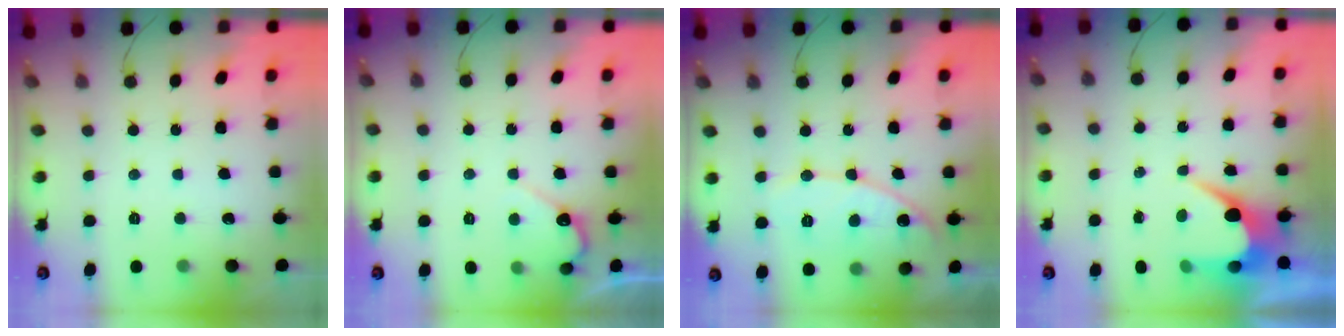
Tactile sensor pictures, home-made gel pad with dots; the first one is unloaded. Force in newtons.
{"total": 5.0, "press": 5.0, "slide": 0.2}
{"total": 10.6, "press": 10.6, "slide": 0.9}
{"total": 6.7, "press": 6.7, "slide": 0.3}